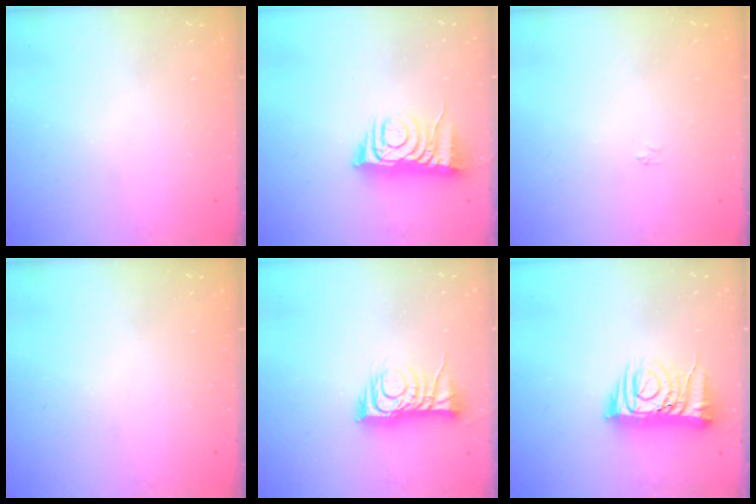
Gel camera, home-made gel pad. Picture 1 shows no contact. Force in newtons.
{"total": 8.4, "press": 8.4, "slide": 0.8}
{"total": 2.2, "press": 2.2, "slide": 0.3}
{"total": 0.0}
{"total": 10.0, "press": 10.0, "slide": 0.3}
{"total": 10.1, "press": 10.0, "slide": 1.4}